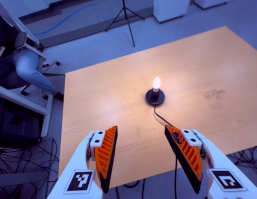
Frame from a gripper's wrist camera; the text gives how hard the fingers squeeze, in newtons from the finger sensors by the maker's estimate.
{"total": 0.0}